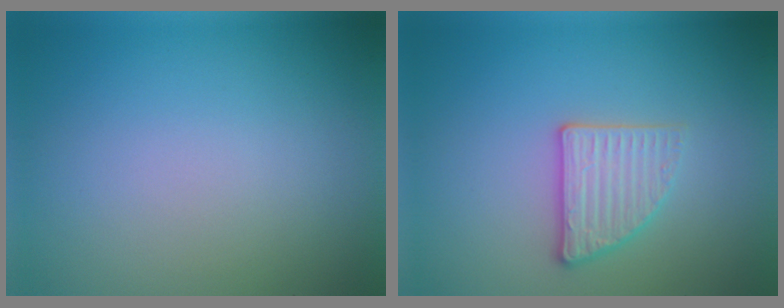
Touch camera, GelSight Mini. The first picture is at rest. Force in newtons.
{"total": 2.8, "press": 2.7, "slide": 0.9}